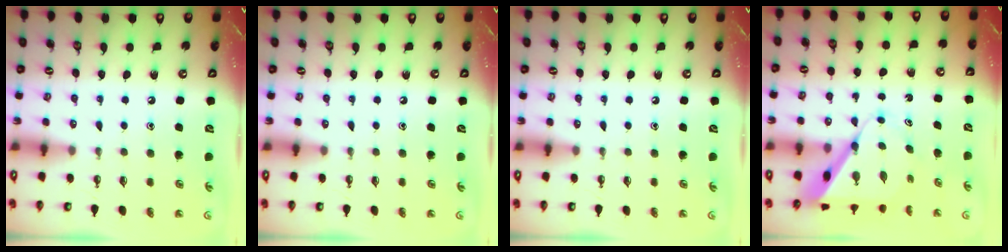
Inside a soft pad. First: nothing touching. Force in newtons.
{"total": 0.0}
{"total": 0.0}
{"total": 9.7, "press": 9.7, "slide": 0.9}